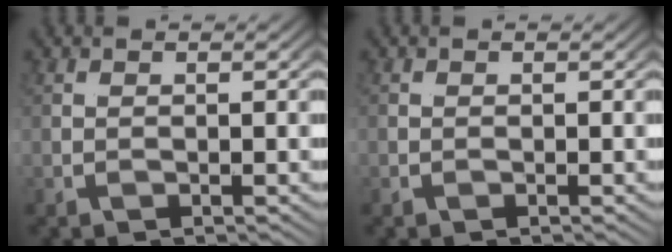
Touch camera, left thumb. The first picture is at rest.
{"total": 0.6, "force": [-0.1, 0.6, -0.2], "torque": [-0.001, -0.006, 0.001]}